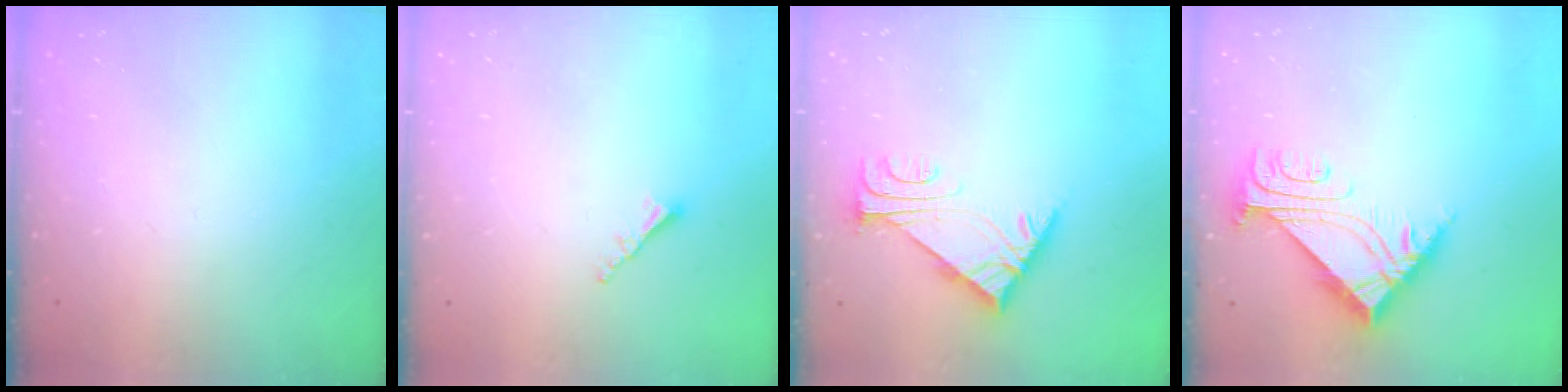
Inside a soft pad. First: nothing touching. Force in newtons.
{"total": 2.0, "press": 2.0, "slide": 0.5}
{"total": 6.0, "press": 5.9, "slide": 1.0}
{"total": 7.0, "press": 7.0, "slide": 0.7}